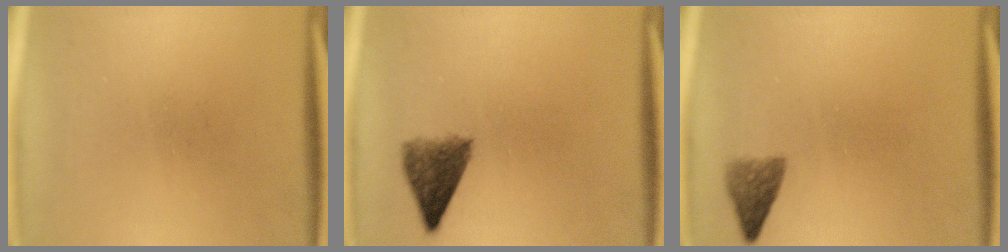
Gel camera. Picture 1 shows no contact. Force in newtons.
{"total": 5.2}
{"total": 2.6}